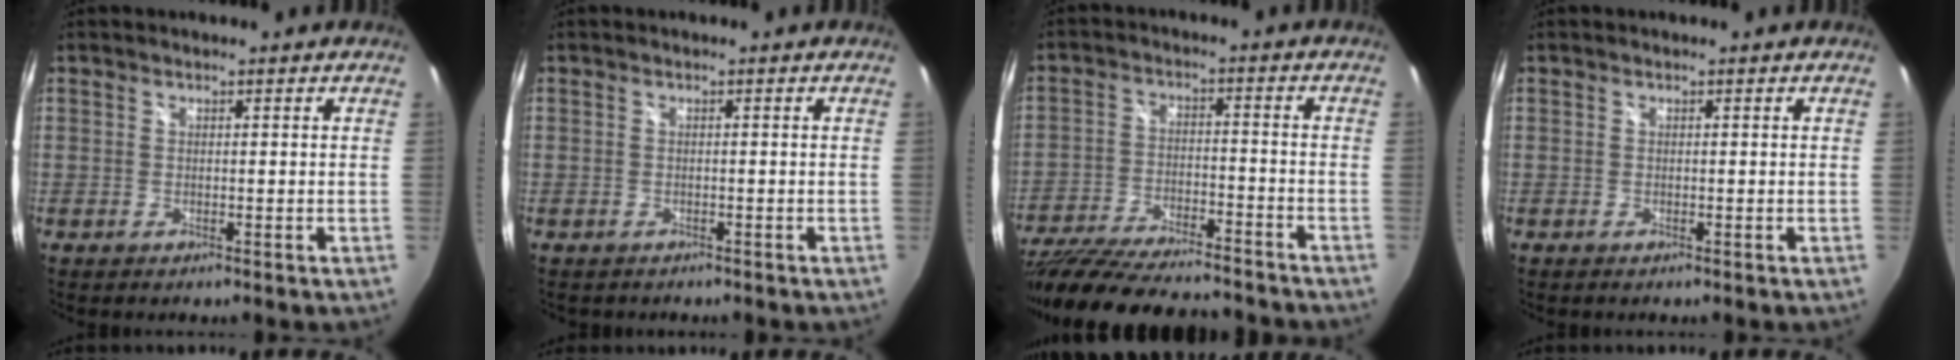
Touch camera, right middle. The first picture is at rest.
{"total": 1.1, "force": [-0.9, 0.6, 0.2], "torque": [-0.009, -0.003, -0.013]}
{"total": 25.0, "force": [-21.3, 5.9, 11.7], "torque": [-0.233, -0.048, -0.327]}
{"total": 0.0}